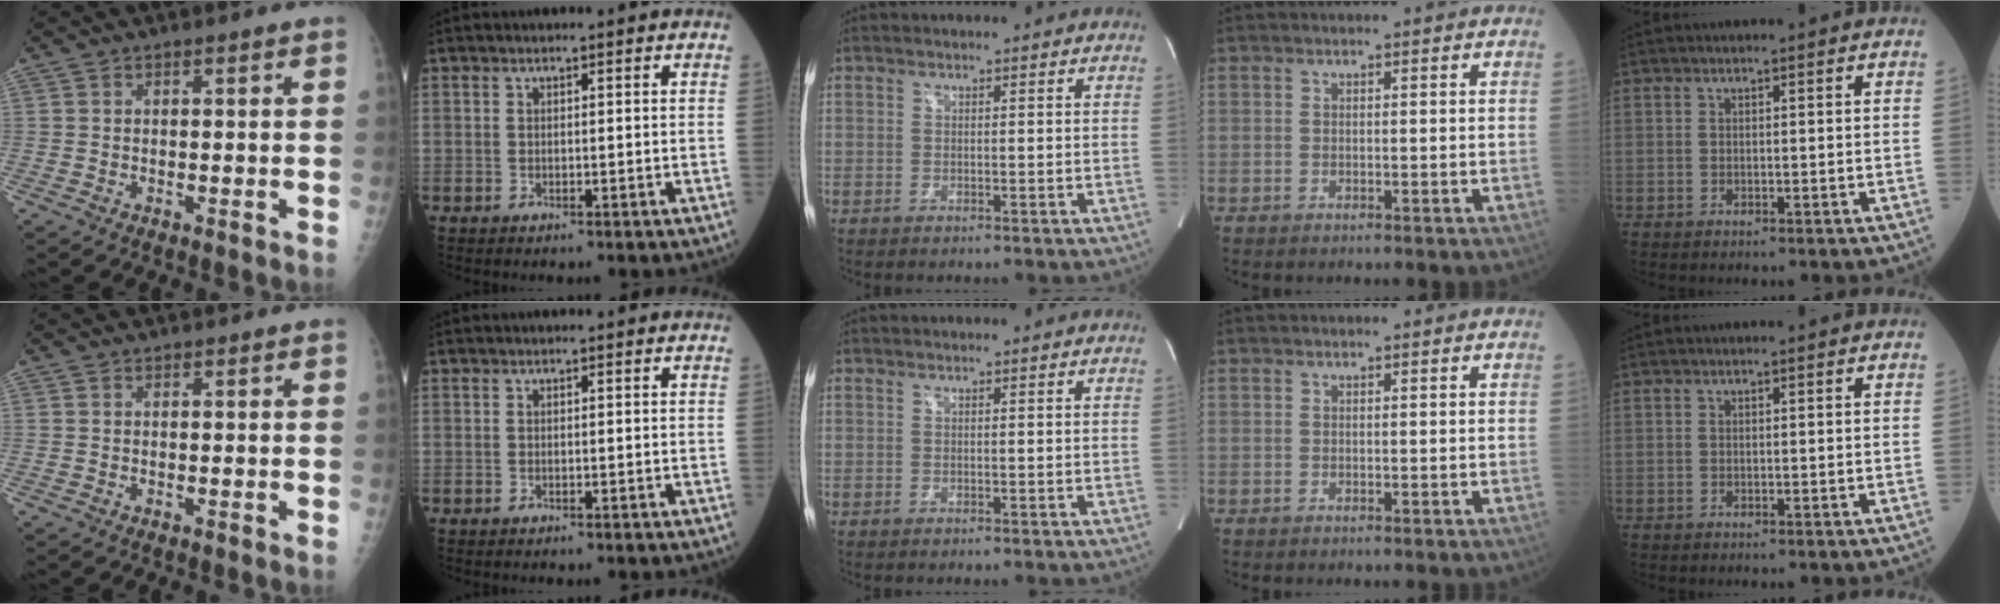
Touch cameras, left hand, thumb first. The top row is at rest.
{}